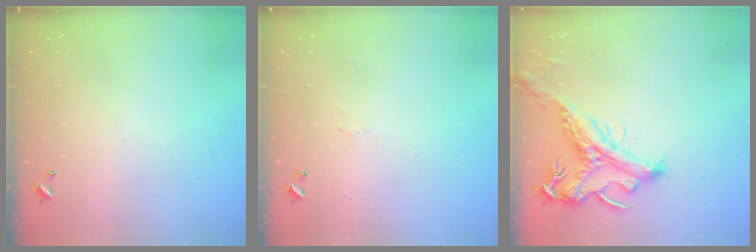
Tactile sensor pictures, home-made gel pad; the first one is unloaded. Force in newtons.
{"total": 2.3, "press": 2.2, "slide": 0.6}
{"total": 2.0, "press": 1.5, "slide": 1.3}